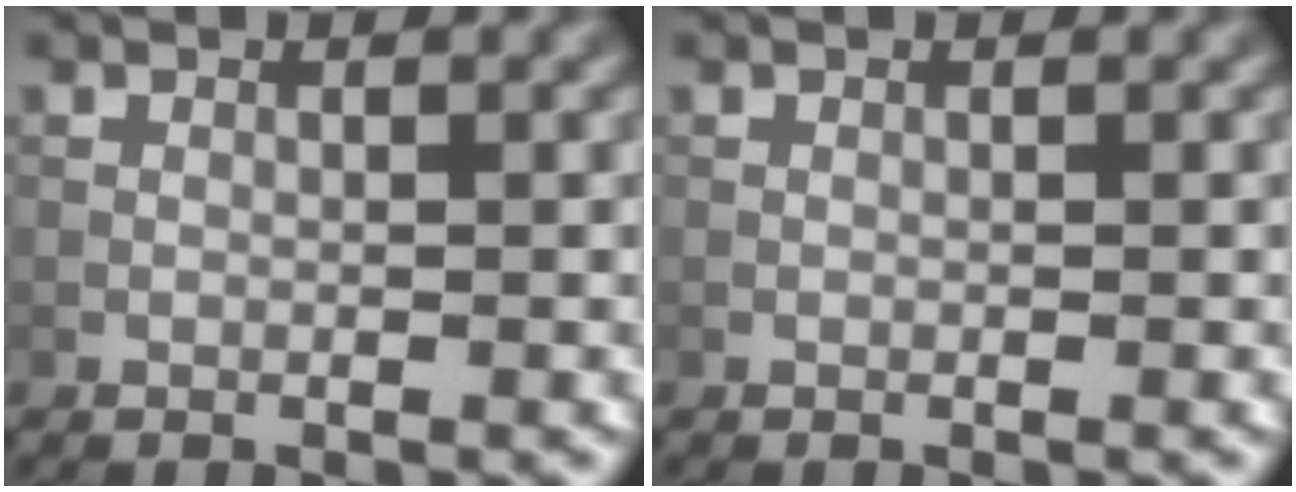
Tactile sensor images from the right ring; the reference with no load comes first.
{"total": 0.0}